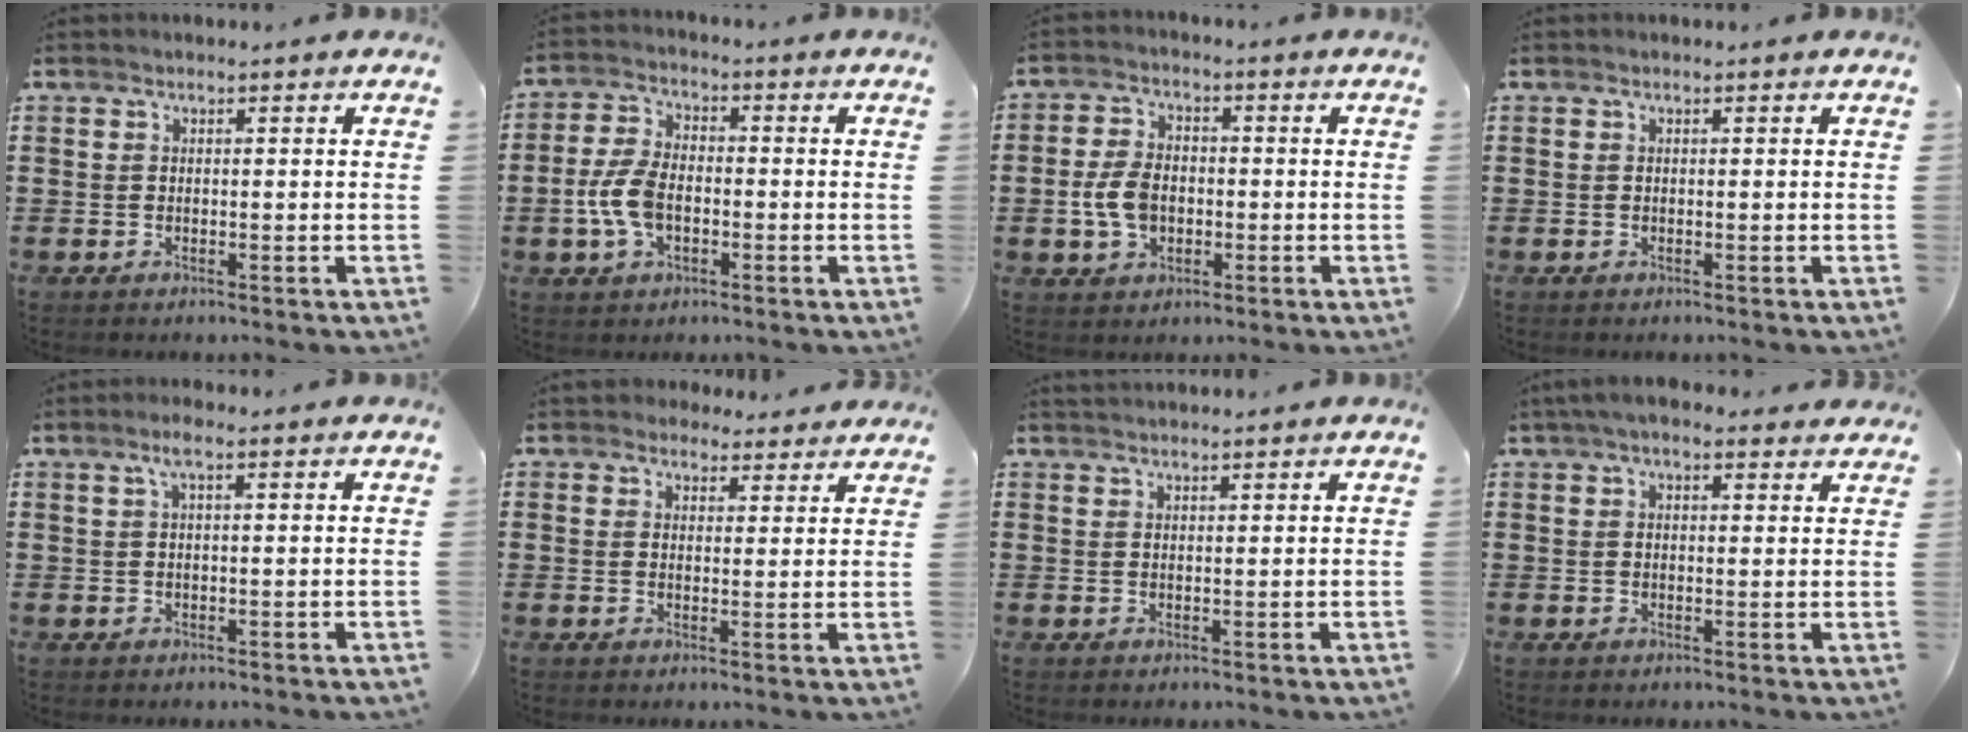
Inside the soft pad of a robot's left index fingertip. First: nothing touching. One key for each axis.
{"total": 6.9, "fx": -1.5, "fy": 3.9, "fz": 5.5, "tx": -0.136, "ty": -0.002, "tz": -0.035}
{"total": 5.9, "fx": -0.9, "fy": 4.0, "fz": 4.3, "tx": -0.110, "ty": 0.001, "tz": -0.022}
{"total": 0.0}
{"total": 2.2, "fx": 0.9, "fy": 0.3, "fz": 2.0, "tx": -0.042, "ty": 0.004, "tz": 0.015}
{"total": 3.1, "fx": 2.8, "fy": 1.5, "fz": 0.2, "tx": -0.007, "ty": -0.001, "tz": 0.051}
{"total": 1.1, "fx": 1.1, "fy": 0.0, "fz": 0.1, "tx": -0.003, "ty": -0.001, "tz": 0.022}
{"total": 4.0, "fx": 3.0, "fy": 1.4, "fz": 2.2, "tx": -0.051, "ty": 0.005, "tz": 0.054}